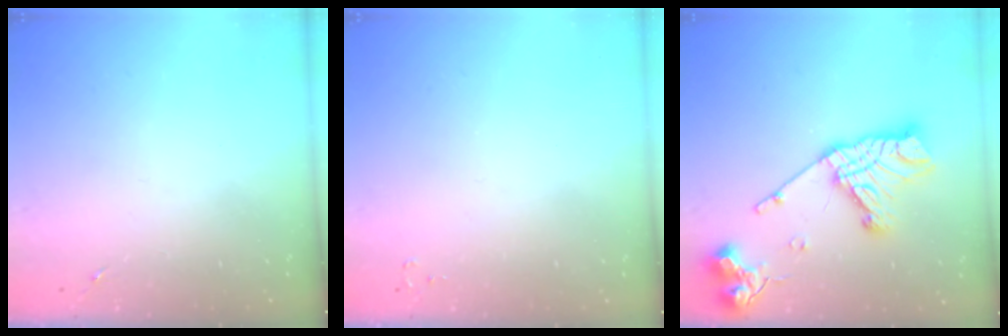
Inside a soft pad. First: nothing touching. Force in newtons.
{"total": 2.0, "press": 2.0, "slide": 0.3}
{"total": 20.7, "press": 20.6, "slide": 1.9}